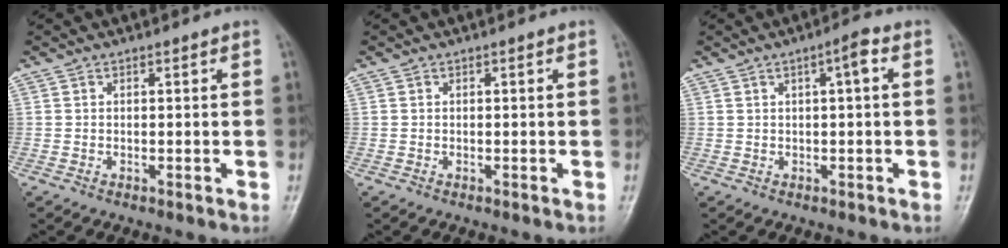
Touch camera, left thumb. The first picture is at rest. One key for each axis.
{"total": 0.0}
{"total": 3.1, "fx": 0.8, "fy": 0.5, "fz": 2.9, "tx": -0.047, "ty": 0.007, "tz": 0.009}